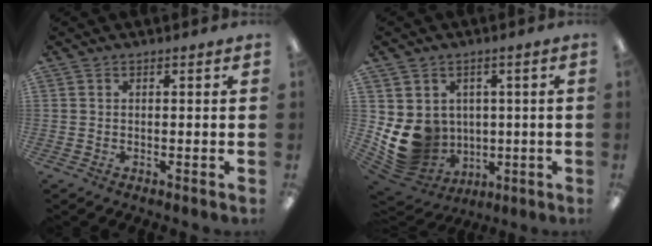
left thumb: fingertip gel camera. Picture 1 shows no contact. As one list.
[{"total": 10.9, "force": [0.1, 10.1, 4.1], "torque": [-0.108, -0.017, 0.016]}]